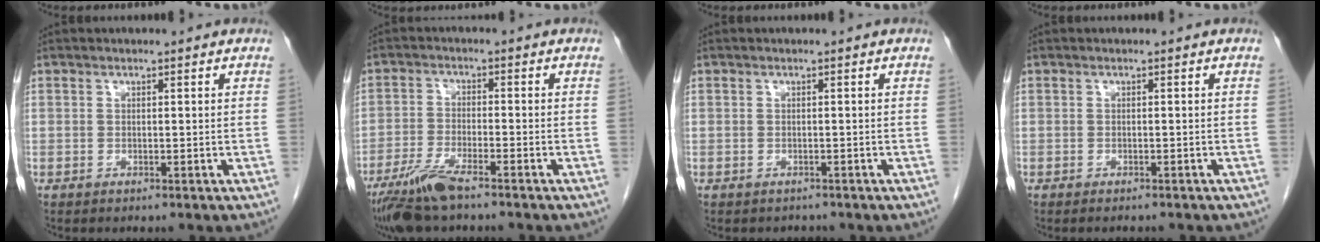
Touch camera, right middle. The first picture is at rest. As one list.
[{"total": 7.5, "force": [-5.6, 1.0, 4.9], "torque": [-0.104, -0.020, -0.108]}, {"total": 1.1, "force": [-1.0, 0.6, -0.1], "torque": [-0.007, 0.000, -0.016]}, {"total": 2.8, "force": [-2.5, 0.9, 1.1], "torque": [-0.021, -0.006, -0.024]}]